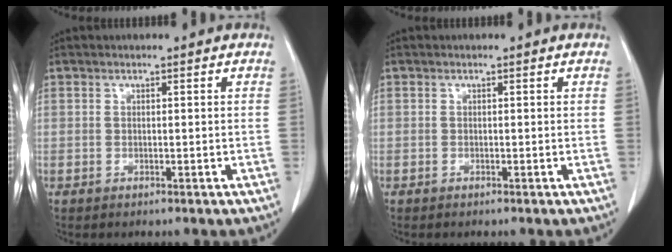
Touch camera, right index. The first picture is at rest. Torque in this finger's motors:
{"motor_torque": [-0.03, 0.01, 0.01, 0.01]}